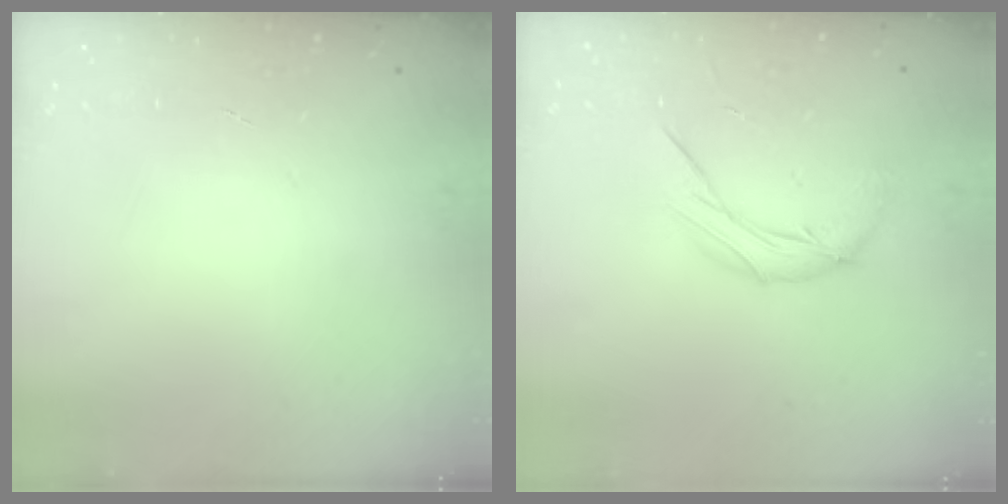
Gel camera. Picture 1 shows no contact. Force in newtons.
{"total": 7.9, "press": 7.9, "slide": 0.4}